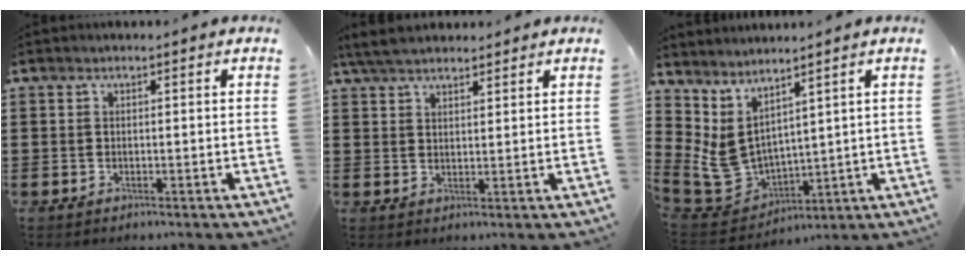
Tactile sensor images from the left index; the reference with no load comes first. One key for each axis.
{"total": 4.3, "fx": 3.8, "fy": 1.2, "fz": 1.6, "tx": -0.042, "ty": -0.002, "tz": 0.074}
{"total": 6.4, "fx": 2.7, "fy": 4.3, "fz": 3.9, "tx": -0.124, "ty": -0.030, "tz": 0.052}